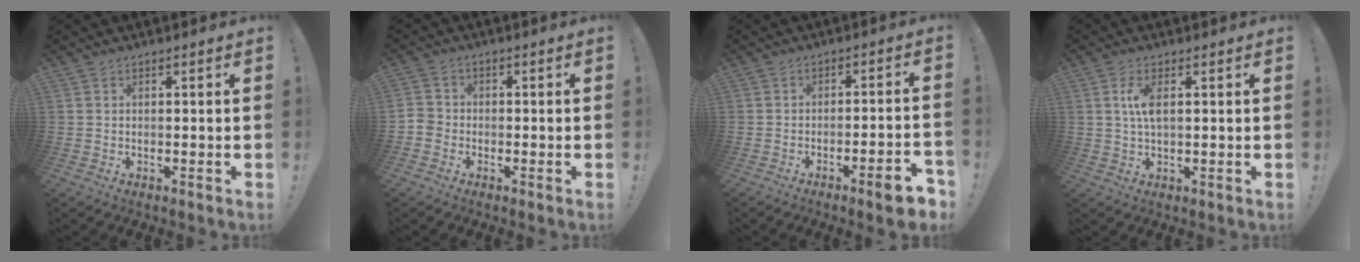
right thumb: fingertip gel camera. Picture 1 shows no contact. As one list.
[{"total": 3.5, "force": [-1.8, 2.8, 0.9], "torque": [-0.023, 0.015, -0.033]}, {"total": 7.3, "force": [-4.0, 0.7, 6.1], "torque": [-0.093, 0.017, -0.062]}, {"total": 5.2, "force": [1.1, 2.0, 4.6], "torque": [-0.084, -0.004, 0.013]}]